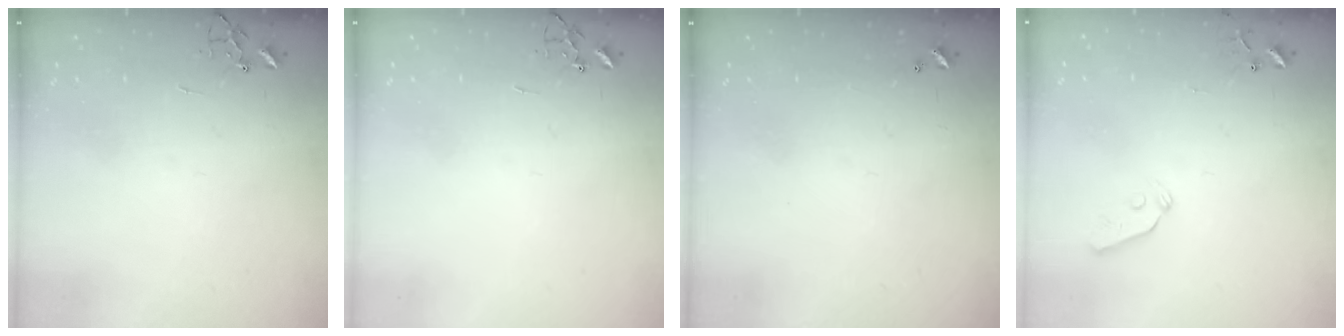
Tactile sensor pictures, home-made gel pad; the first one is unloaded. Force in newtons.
{"total": 0.0}
{"total": 0.0}
{"total": 3.8, "press": 3.7, "slide": 0.7}